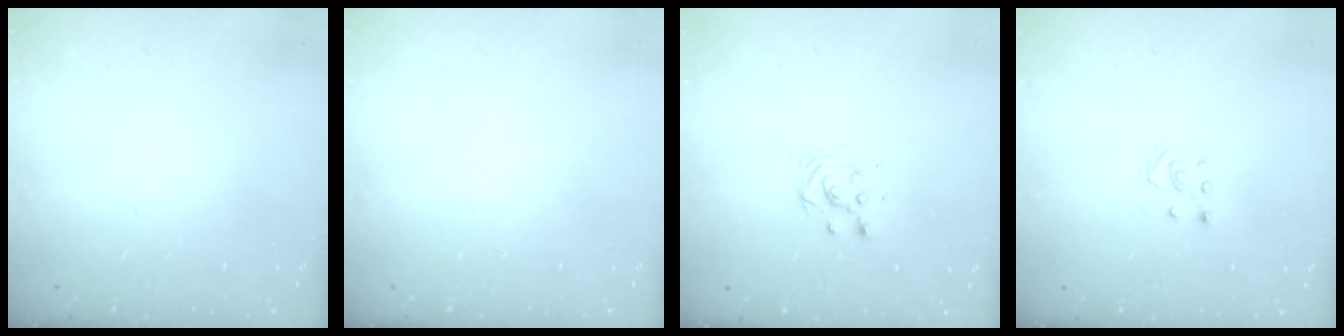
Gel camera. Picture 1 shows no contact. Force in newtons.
{"total": 0.0}
{"total": 3.9, "press": 3.9, "slide": 0.3}
{"total": 2.5, "press": 2.5, "slide": 0.2}